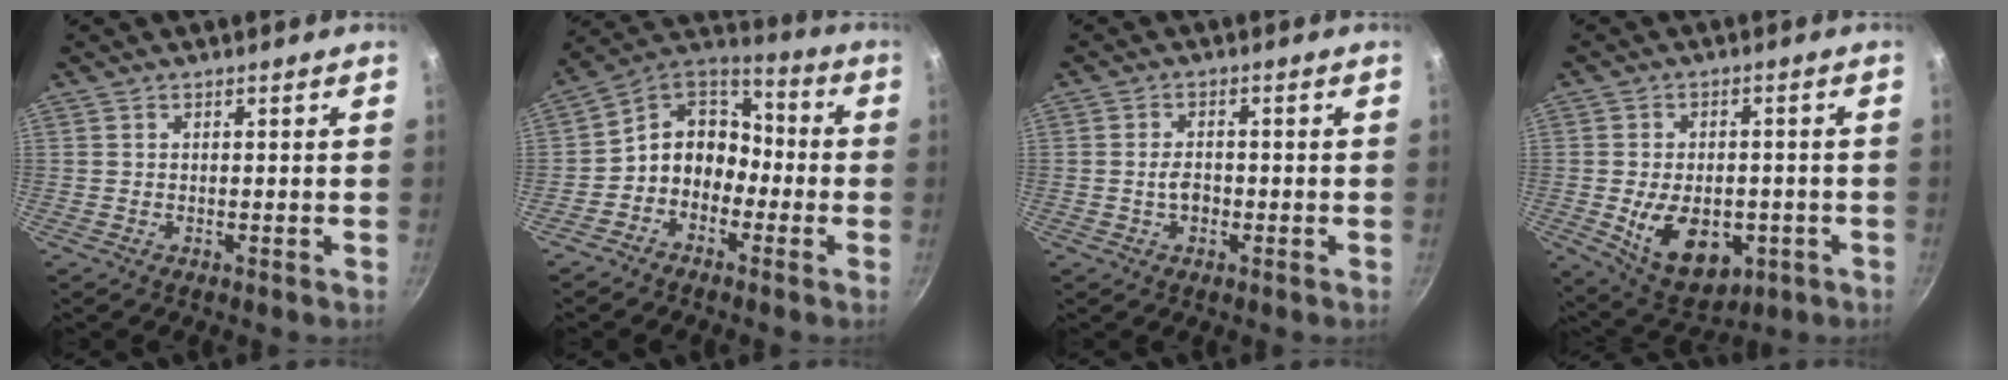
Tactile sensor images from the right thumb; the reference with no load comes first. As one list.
[{"total": 10.7, "force": [-3.4, 8.7, 5.3], "torque": [-0.046, 0.059, -0.087]}, {"total": 3.0, "force": [-0.8, 2.0, 2.1], "torque": [-0.028, 0.013, -0.014]}, {"total": 13.6, "force": [-3.5, 8.7, 9.9], "torque": [-0.128, -0.001, -0.033]}]